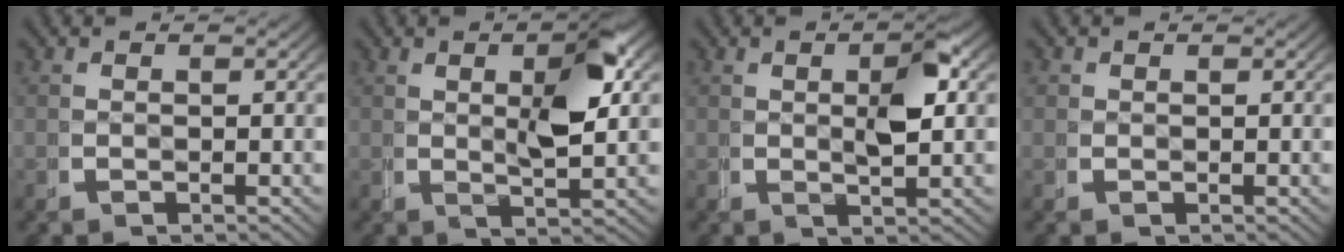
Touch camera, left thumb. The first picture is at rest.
{"total": 5.2, "force": [1.1, 1.3, 4.9], "torque": [-0.082, -0.005, 0.025]}
{"total": 3.6, "force": [0.8, 0.8, 3.5], "torque": [-0.062, -0.002, 0.018]}
{"total": 0.7, "force": [0.4, 0.6, 0.1], "torque": [-0.005, -0.009, 0.011]}